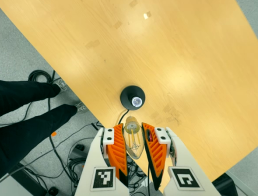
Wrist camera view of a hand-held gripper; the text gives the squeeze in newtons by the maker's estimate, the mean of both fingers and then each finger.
{"total": 19.6, "left": 22.0, "right": 17.2}